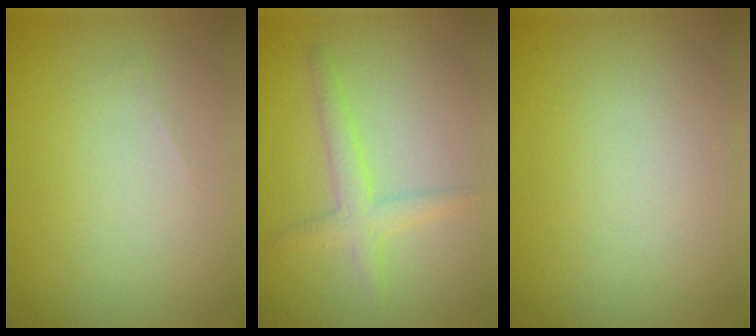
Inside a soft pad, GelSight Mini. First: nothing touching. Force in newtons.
{"total": 2.4, "press": 2.4, "slide": 0.2}
{"total": 0.0}